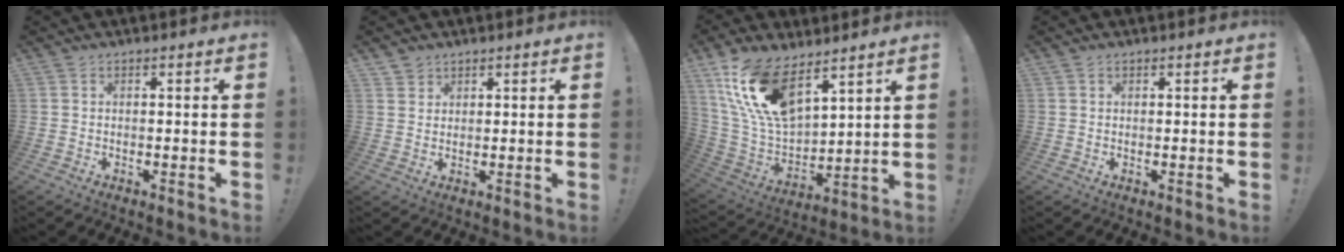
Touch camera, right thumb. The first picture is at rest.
{"total": 2.5, "force": [2.1, 1.4, -0.1], "torque": [0.010, -0.013, 0.037]}
{"total": 18.5, "force": [11.4, 8.8, 11.6], "torque": [-0.235, -0.068, 0.213]}
{"total": 0.6, "force": [0.5, 0.3, -0.2], "torque": [0.009, -0.002, 0.010]}